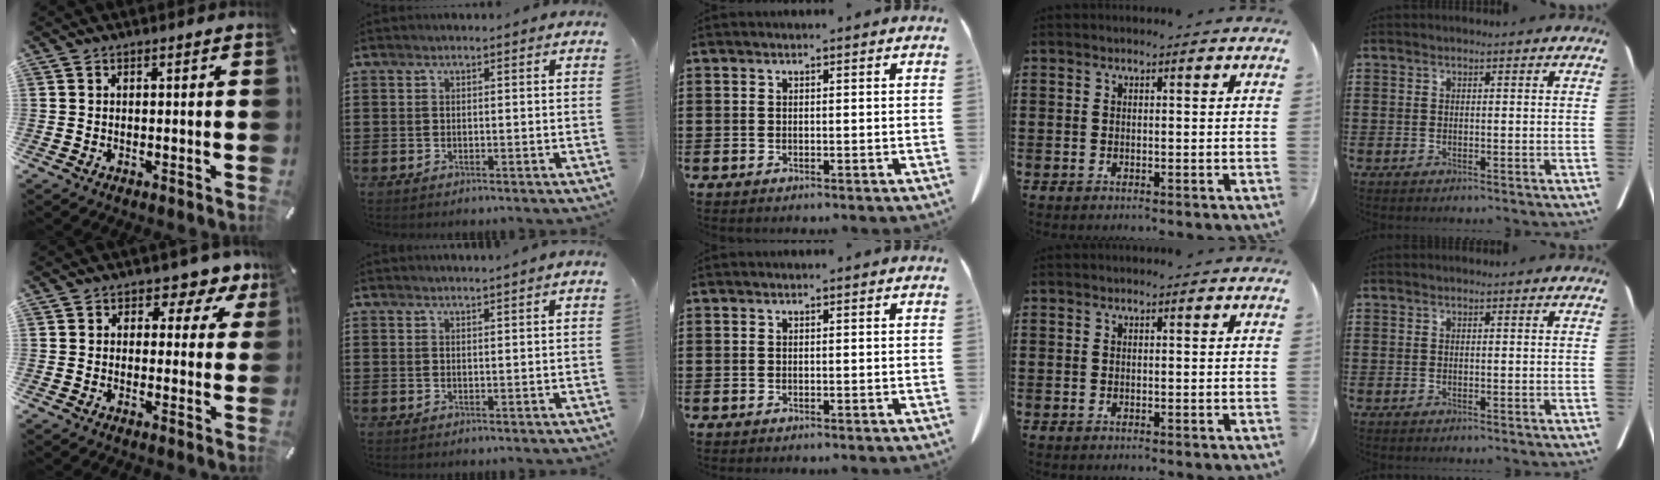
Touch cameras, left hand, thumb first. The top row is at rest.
{"thumb": {"total": 4.9, "force": [1.6, 3.9, 2.3], "torque": [-0.020, -0.011, 0.018]}, "index": {"total": 1.0, "force": [0.9, -0.3, 0.3], "torque": [-0.005, -0.005, 0.018]}}